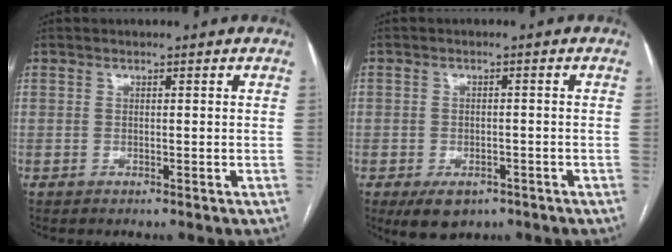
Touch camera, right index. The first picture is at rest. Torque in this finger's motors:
{"motor_torque": [-0.21, -0.17, -0.72, -0.21]}